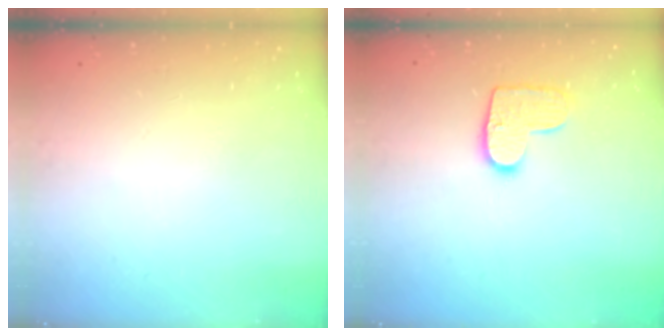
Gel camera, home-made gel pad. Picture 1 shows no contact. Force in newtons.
{"total": 10.0, "press": 10.0, "slide": 0.5}